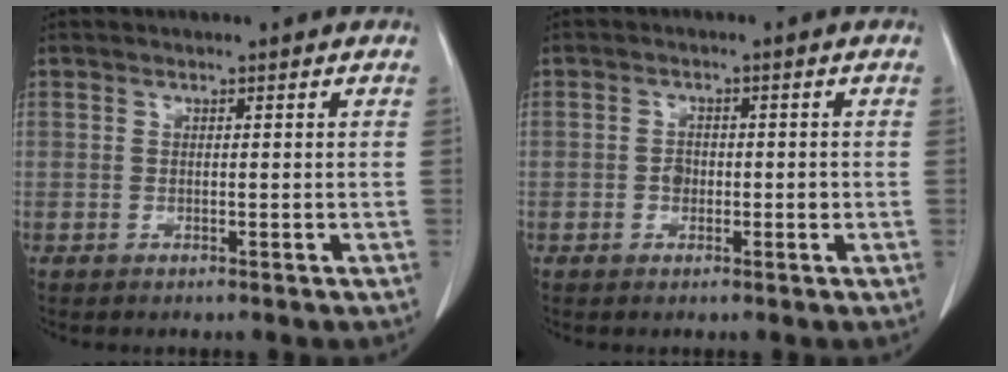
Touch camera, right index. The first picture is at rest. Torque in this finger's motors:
{"motor_torque": [0.23, -0.17, 0.09, 0.03]}